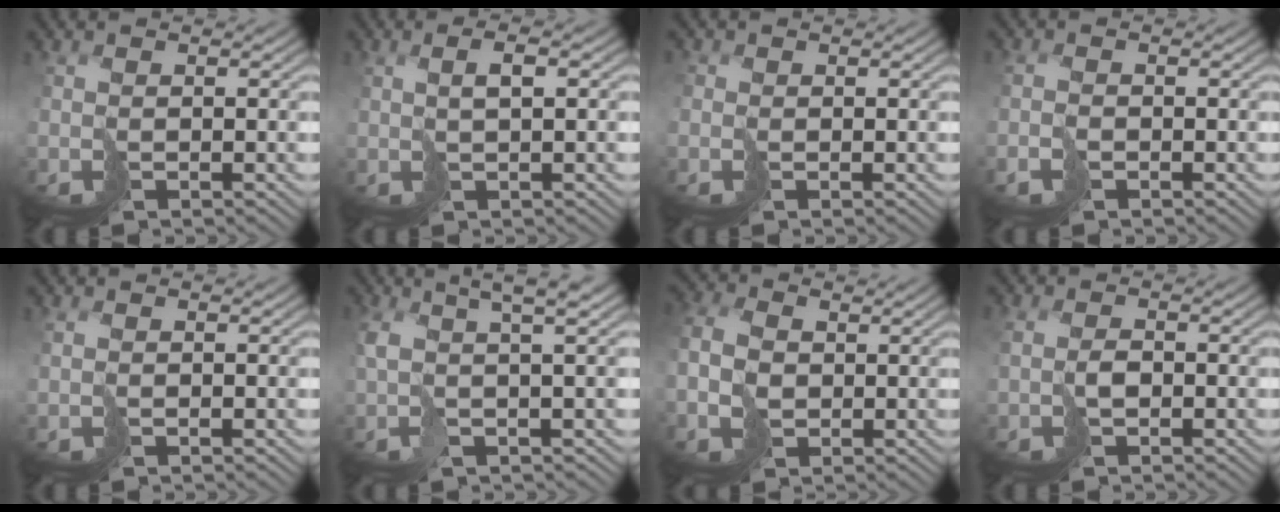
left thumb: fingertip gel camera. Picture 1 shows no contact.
{"total": 2.3, "force": [0.9, 0.4, 2.1], "torque": [-0.036, 0.009, 0.017]}
{"total": 1.1, "force": [-0.3, 1.0, 0.4], "torque": [-0.012, -0.002, -0.007]}
{"total": 1.3, "force": [-0.8, 0.6, 0.7], "torque": [-0.020, -0.001, -0.019]}
{"total": 0.0}
{"total": 5.6, "force": [1.9, 1.4, 5.1], "torque": [-0.087, 0.013, 0.029]}
{"total": 4.7, "force": [-0.1, 3.7, 3.0], "torque": [-0.098, 0.001, -0.005]}
{"total": 1.5, "force": [-0.2, 1.1, 1.0], "torque": [-0.023, 0.002, -0.004]}